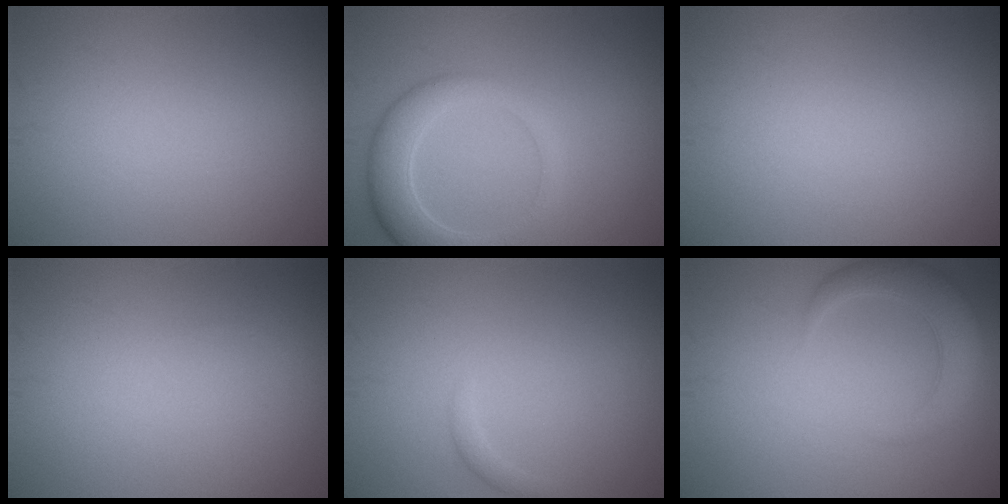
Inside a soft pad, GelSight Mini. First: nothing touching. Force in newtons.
{"total": 4.6, "press": 4.6, "slide": 0.4}
{"total": 0.0}
{"total": 0.0}
{"total": 0.7, "press": 0.7, "slide": 0.1}
{"total": 3.8, "press": 3.8, "slide": 0.3}